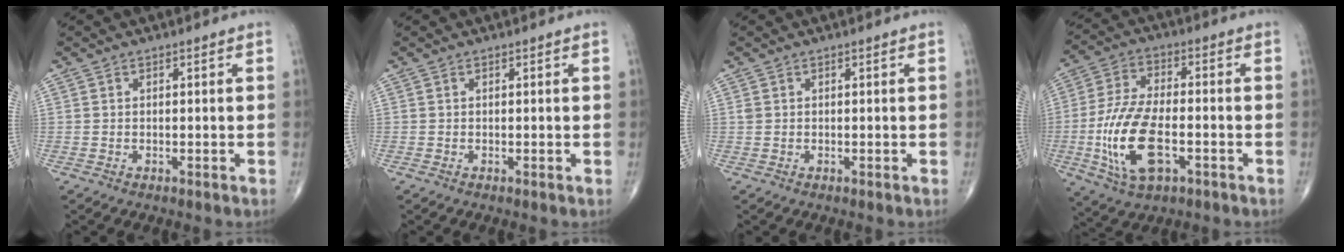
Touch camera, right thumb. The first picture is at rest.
{"total": 0.0}
{"total": 0.6, "force": [0.2, 0.5, 0.3], "torque": [-0.002, 0.002, 0.003]}
{"total": 15.1, "force": [-4.0, 7.2, 12.7], "torque": [-0.262, 0.014, -0.070]}